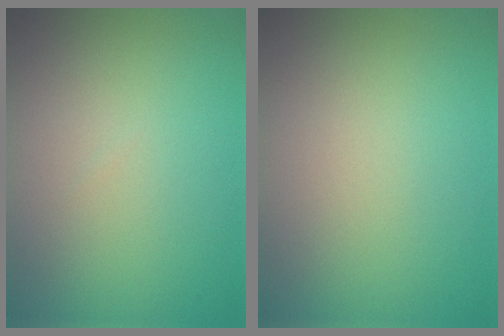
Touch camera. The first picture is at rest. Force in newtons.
{"total": 0.0}